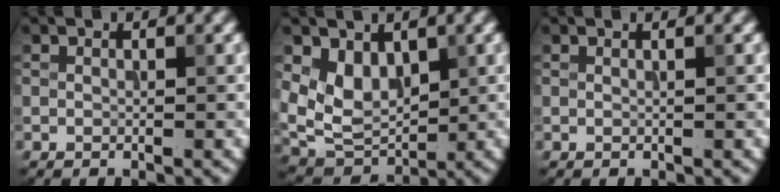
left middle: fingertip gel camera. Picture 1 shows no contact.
{"total": 4.6, "force": [1.5, 3.3, 2.9], "torque": [-0.051, -0.016, 0.031]}
{"total": 0.9, "force": [0.4, 0.3, 0.7], "torque": [-0.012, 0.000, 0.000]}